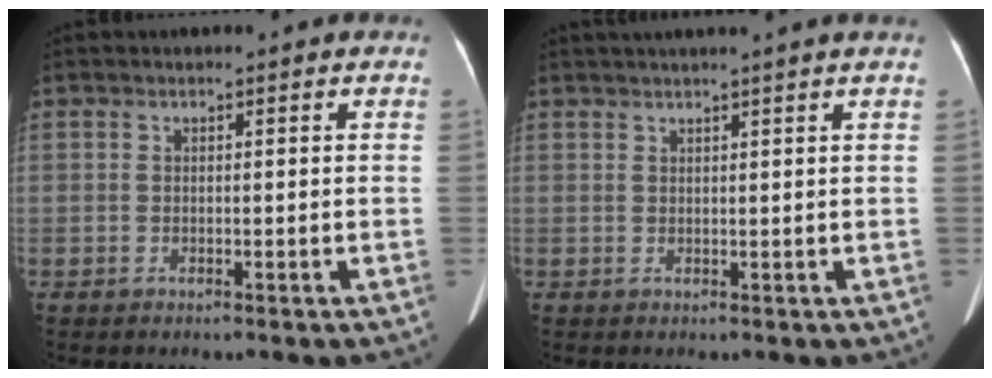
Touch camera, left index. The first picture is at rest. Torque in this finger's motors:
{"motor_torque": [-0.36, -0.60, 0.00, 0.09]}